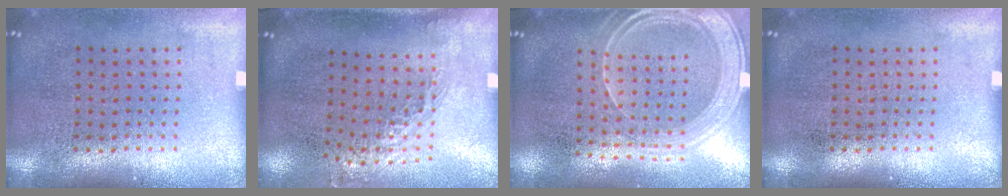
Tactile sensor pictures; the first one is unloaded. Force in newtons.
{"total": 1.2, "press": 0.9, "slide": 0.7}
{"total": 1.9, "press": 1.6, "slide": 1.0}
{"total": 0.0}